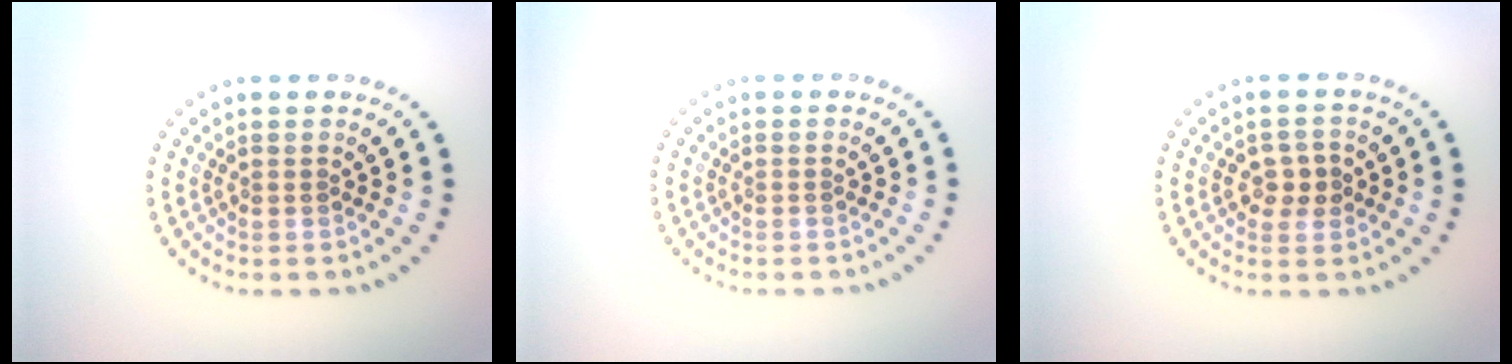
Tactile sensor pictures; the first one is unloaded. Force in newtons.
{"total": 0.0}
{"total": 2.4, "press": 2.4, "slide": 0.4}